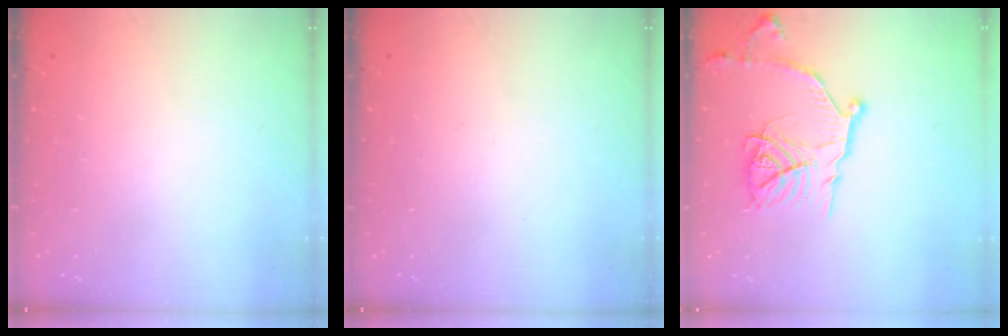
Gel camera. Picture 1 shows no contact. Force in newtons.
{"total": 0.0}
{"total": 15.2, "press": 15.2, "slide": 1.1}